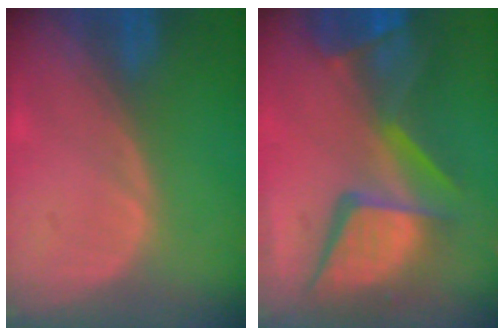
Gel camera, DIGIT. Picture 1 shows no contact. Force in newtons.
{"total": 13.6, "press": 11.1, "slide": 7.9}